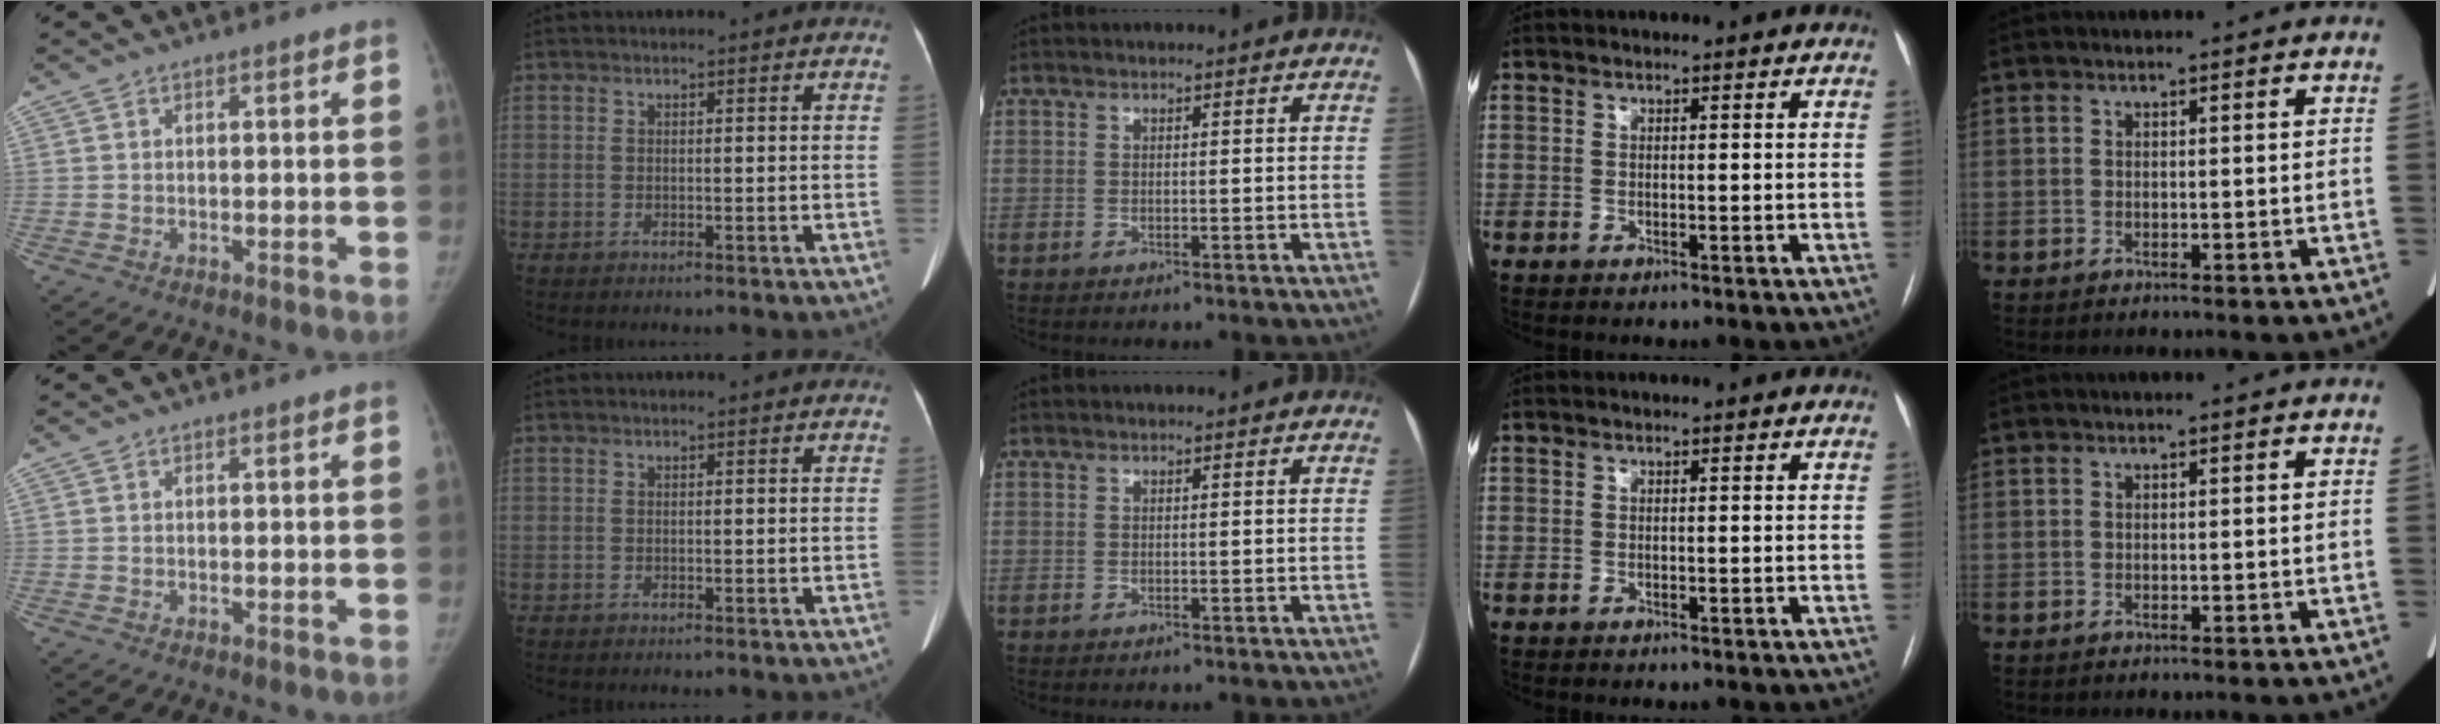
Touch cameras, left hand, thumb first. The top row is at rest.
{}